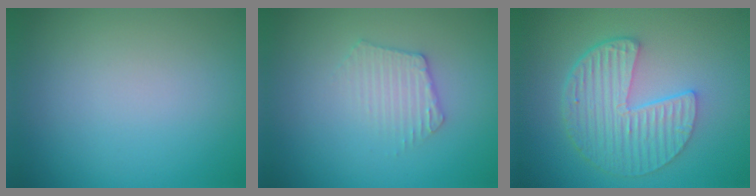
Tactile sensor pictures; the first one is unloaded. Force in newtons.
{"total": 2.4, "press": 2.4, "slide": 0.3}
{"total": 5.9, "press": 4.3, "slide": 4.0}